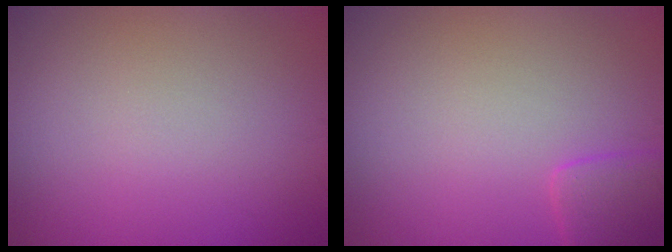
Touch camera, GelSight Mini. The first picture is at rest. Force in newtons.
{"total": 2.4, "press": 2.4, "slide": 0.1}